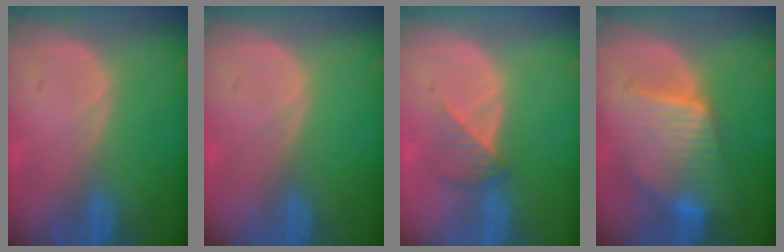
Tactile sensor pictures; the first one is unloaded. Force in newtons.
{"total": 0.0}
{"total": 3.2, "press": 3.0, "slide": 1.1}
{"total": 8.9, "press": 8.9, "slide": 0.5}